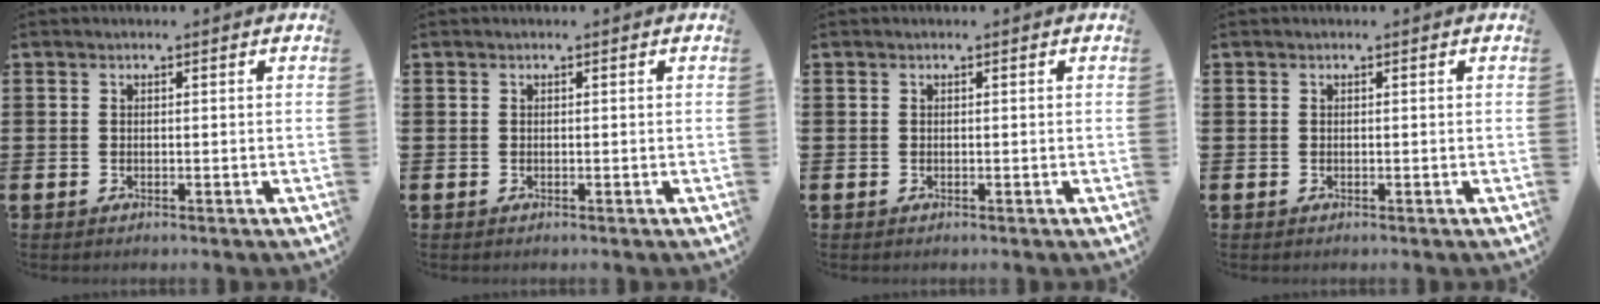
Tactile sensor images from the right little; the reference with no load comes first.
{"total": 0.0}
{"total": 0.0}
{"total": 0.0}